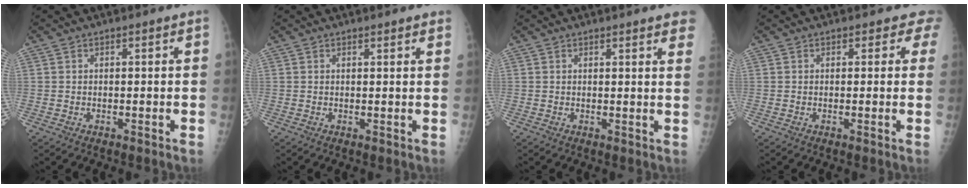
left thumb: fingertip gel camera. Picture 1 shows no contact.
{"total": 2.2, "force": [2.0, 0.4, 0.9], "torque": [-0.004, -0.002, 0.019]}
{"total": 6.6, "force": [5.2, 0.9, 3.9], "torque": [-0.034, -0.010, 0.045]}
{"total": 2.3, "force": [1.8, 1.4, -0.1], "torque": [0.027, -0.009, -0.002]}